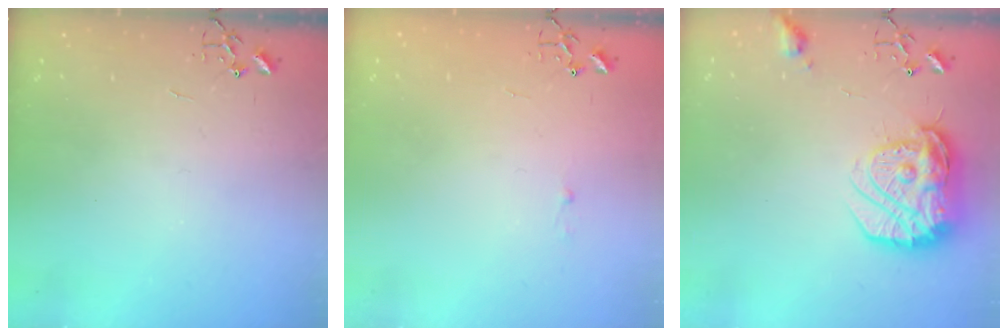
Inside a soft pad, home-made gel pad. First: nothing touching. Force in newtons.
{"total": 1.8, "press": 1.8, "slide": 0.2}
{"total": 18.2, "press": 18.2, "slide": 1.5}